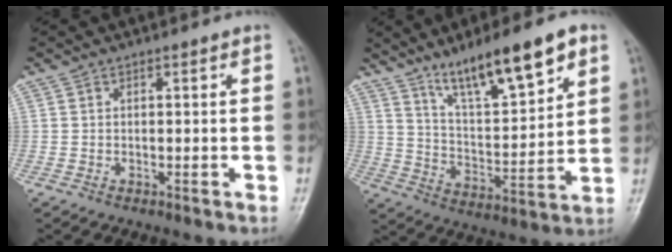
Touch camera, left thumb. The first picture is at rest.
{"total": 16.3, "force": [10.2, 4.2, 12.0], "torque": [-0.177, -0.046, 0.183]}